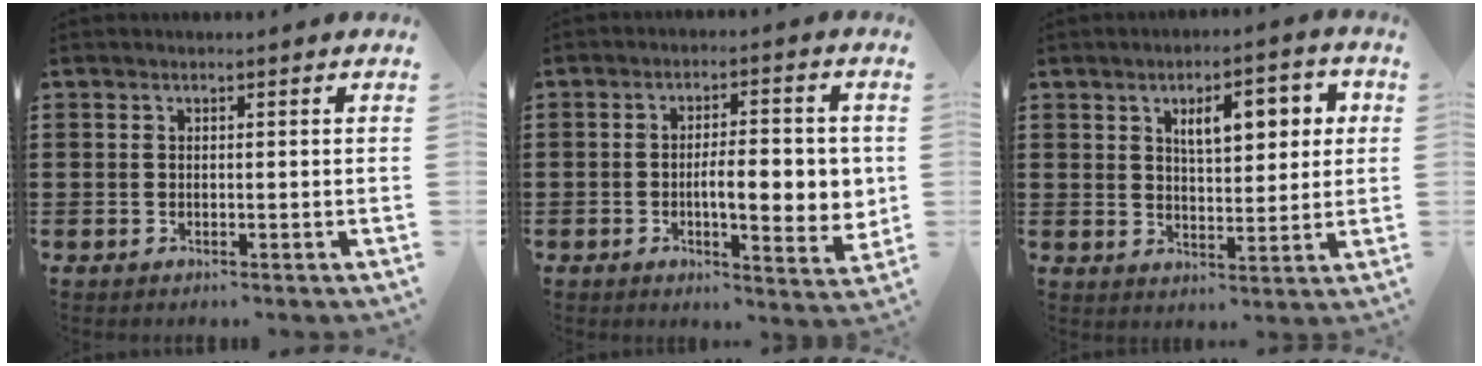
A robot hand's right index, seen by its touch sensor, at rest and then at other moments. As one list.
[{"total": 8.7, "force": [-0.7, 2.7, 8.2], "torque": [-0.110, -0.006, -0.017]}, {"total": 7.0, "force": [2.7, 2.9, 5.7], "torque": [-0.087, -0.001, 0.036]}]